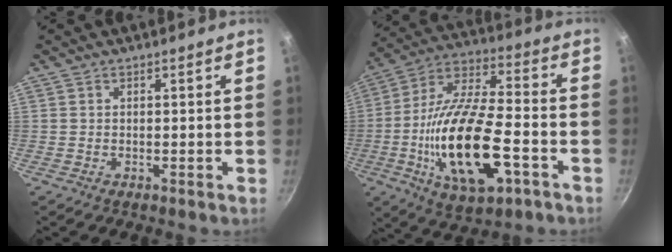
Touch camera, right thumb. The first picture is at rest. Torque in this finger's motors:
{"motor_torque": [0.62, 0.59, 2.15, -0.62, 0.72]}